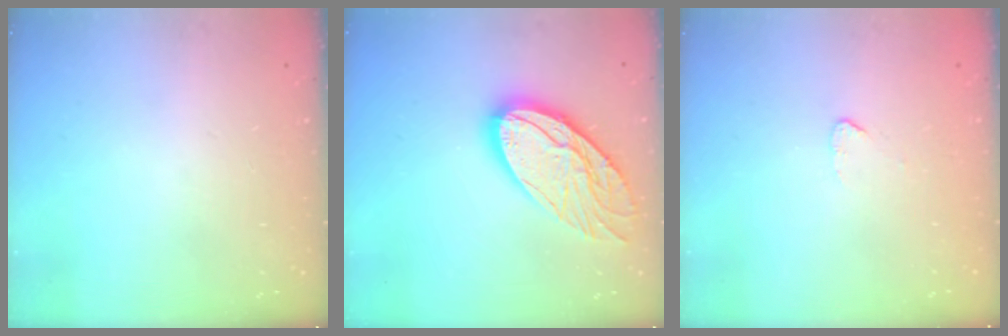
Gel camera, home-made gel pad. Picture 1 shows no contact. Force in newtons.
{"total": 18.4, "press": 18.3, "slide": 1.8}
{"total": 2.5, "press": 2.5, "slide": 0.2}